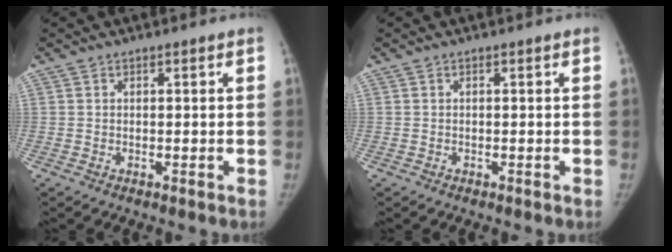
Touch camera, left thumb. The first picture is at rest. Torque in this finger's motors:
{"motor_torque": [0.09, 0.03, 0.05, -0.48, 0.06]}